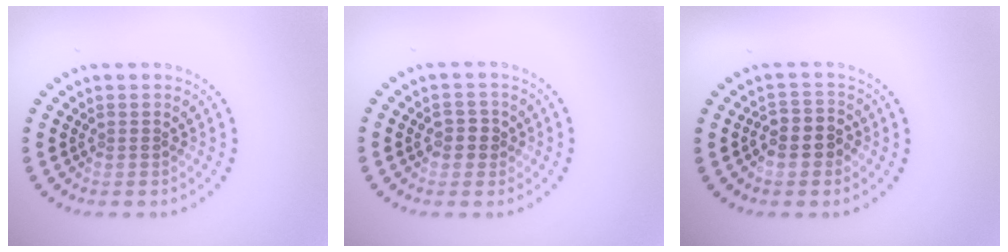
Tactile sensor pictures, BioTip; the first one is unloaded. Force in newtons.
{"total": 1.5, "press": 1.5, "slide": 0.2}
{"total": 2.7, "press": 2.5, "slide": 1.0}